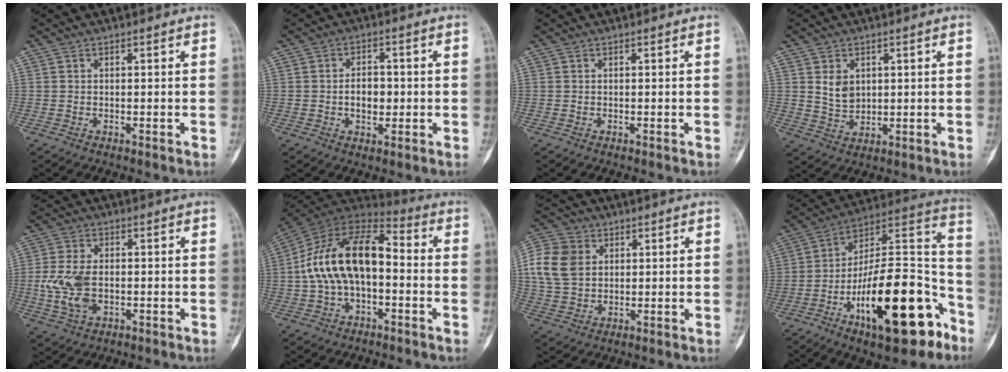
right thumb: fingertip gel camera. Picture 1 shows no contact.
{"total": 5.3, "force": [-0.4, 3.6, 3.9], "torque": [-0.043, 0.007, -0.005]}
{"total": 0.0}
{"total": 5.0, "force": [1.6, 3.8, 2.9], "torque": [-0.034, -0.016, 0.039]}
{"total": 8.4, "force": [-0.7, 5.1, 6.7], "torque": [-0.144, 0.001, -0.009]}
{"total": 18.1, "force": [-1.0, 10.6, 14.7], "torque": [-0.251, 0.051, -0.026]}
{"total": 10.9, "force": [2.5, 8.6, 6.2], "torque": [-0.115, 0.004, 0.046]}
{"total": 27.8, "force": [-12.9, 10.7, 22.2], "torque": [-0.311, 0.086, -0.197]}